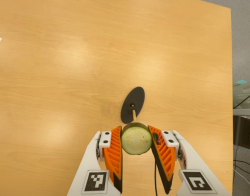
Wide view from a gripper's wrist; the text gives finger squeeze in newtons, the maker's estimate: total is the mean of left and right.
{"total": 9.5, "left": 9.0, "right": 10.1}